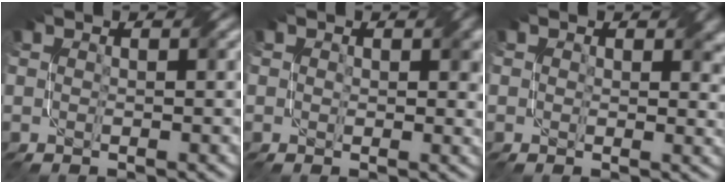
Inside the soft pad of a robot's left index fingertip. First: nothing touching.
{"total": 2.2, "force": [0.7, 1.5, 1.5], "torque": [-0.018, -0.003, 0.009]}
{"total": 2.7, "force": [1.2, 1.9, 1.6], "torque": [-0.018, -0.006, 0.014]}